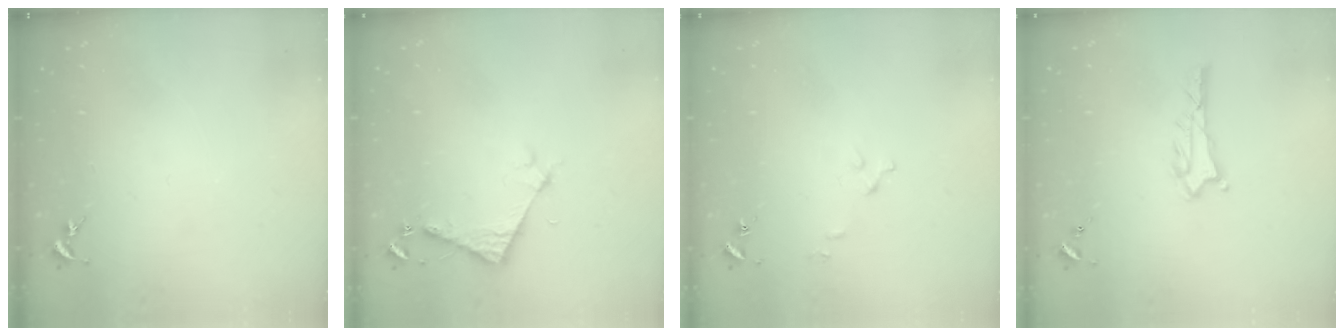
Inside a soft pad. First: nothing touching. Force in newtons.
{"total": 4.3, "press": 4.3, "slide": 0.4}
{"total": 2.6, "press": 2.6, "slide": 0.3}
{"total": 0.7, "press": 0.7, "slide": 0.1}